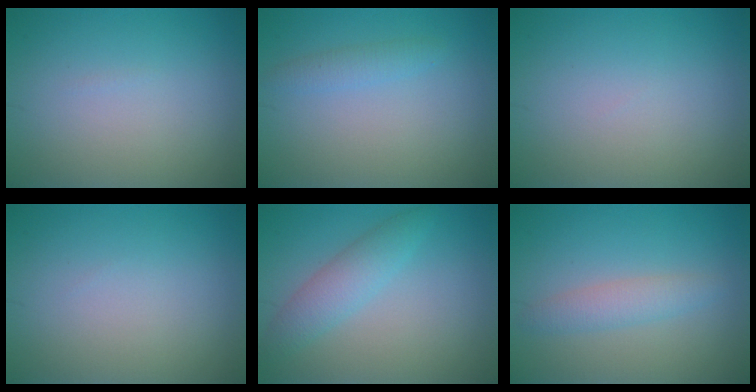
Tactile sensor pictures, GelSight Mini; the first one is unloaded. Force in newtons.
{"total": 1.4, "press": 1.4, "slide": 0.1}
{"total": 0.0}
{"total": 0.0}
{"total": 2.9, "press": 2.9, "slide": 0.1}
{"total": 2.1, "press": 2.1, "slide": 0.1}